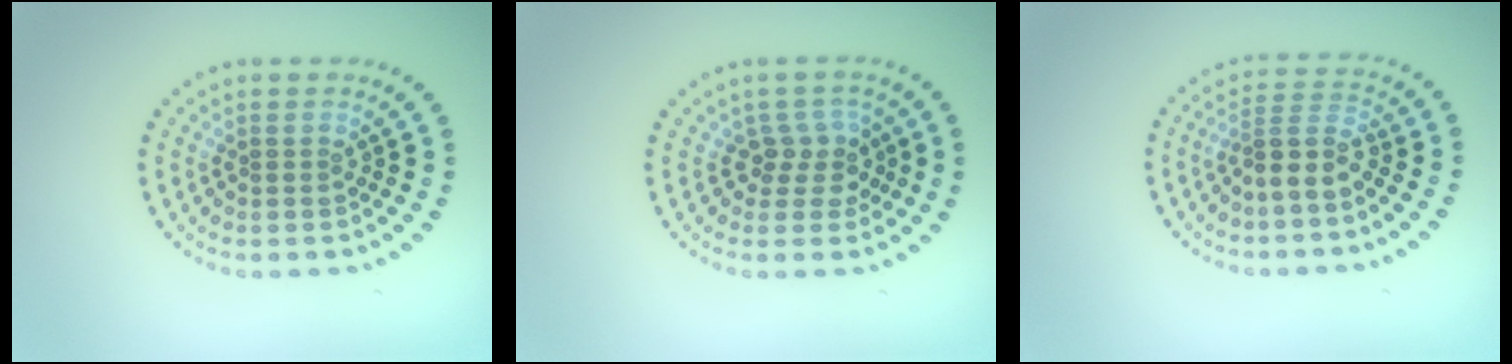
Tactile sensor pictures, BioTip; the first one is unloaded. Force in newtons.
{"total": 2.5, "press": 2.0, "slide": 1.6}
{"total": 2.9, "press": 2.2, "slide": 1.9}